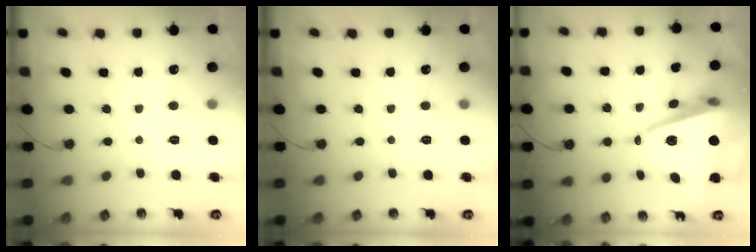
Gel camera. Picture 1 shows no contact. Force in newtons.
{"total": 0.0}
{"total": 12.4, "press": 11.7, "slide": 4.0}